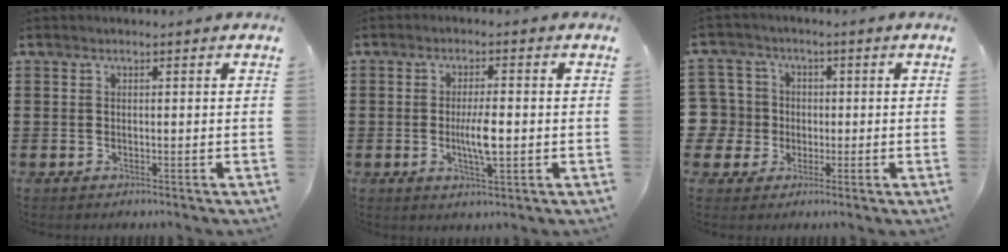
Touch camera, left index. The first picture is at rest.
{"total": 5.0, "force": [-0.5, 1.2, 4.8], "torque": [-0.091, 0.000, -0.012]}
{"total": 6.4, "force": [-0.5, 6.3, 1.0], "torque": [-0.066, 0.008, -0.013]}